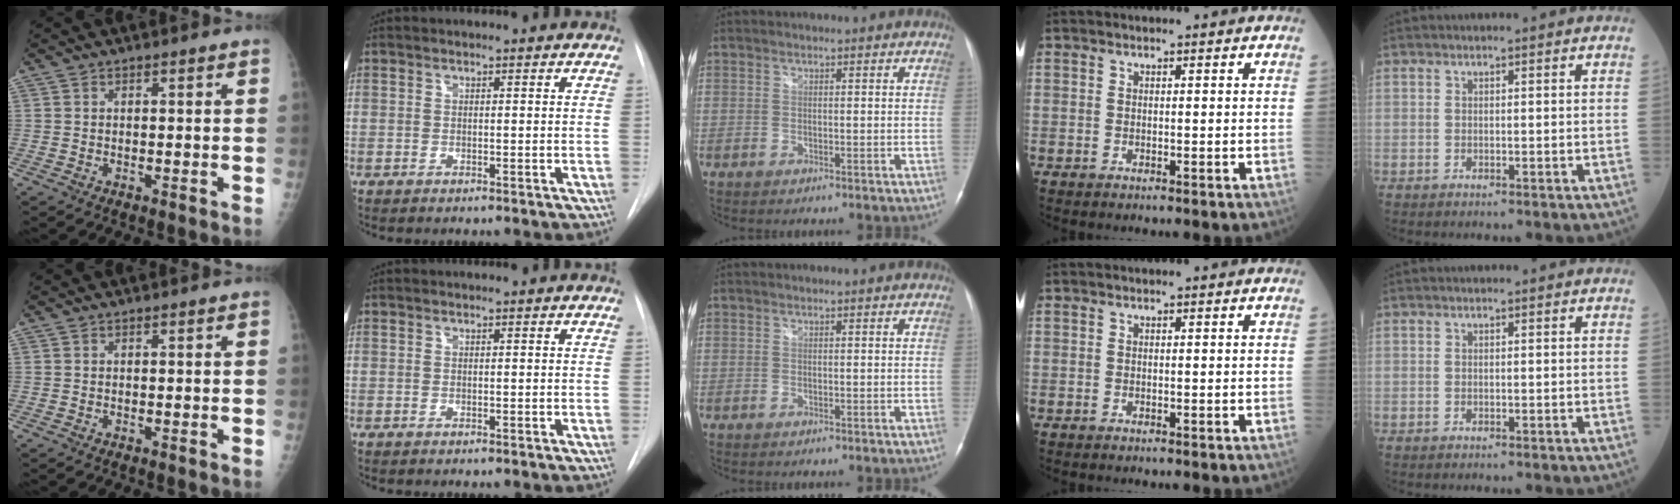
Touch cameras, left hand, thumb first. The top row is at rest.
{}